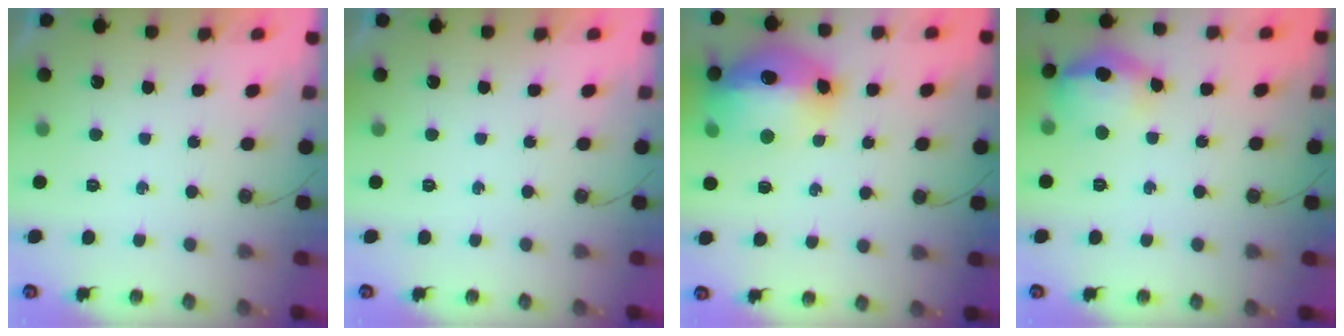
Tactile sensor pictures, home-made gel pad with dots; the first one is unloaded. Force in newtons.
{"total": 0.0}
{"total": 18.3, "press": 18.3, "slide": 1.7}
{"total": 14.1, "press": 14.0, "slide": 1.9}